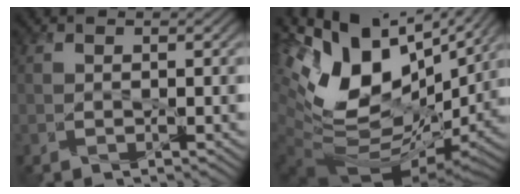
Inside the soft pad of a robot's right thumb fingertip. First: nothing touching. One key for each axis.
{"total": 17.8, "fx": 5.7, "fy": 9.5, "fz": 13.8, "tx": -0.261, "ty": 0.001, "tz": 0.139}